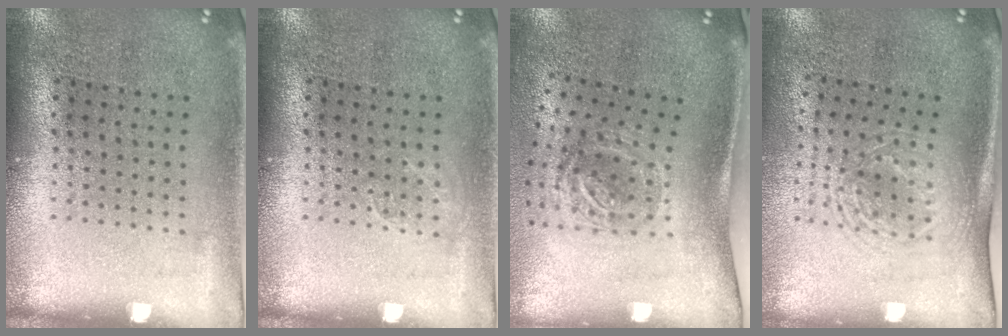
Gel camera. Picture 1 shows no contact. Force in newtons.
{"total": 0.8, "press": 0.8, "slide": 0.0}
{"total": 1.9, "press": 1.2, "slide": 1.5}
{"total": 1.7, "press": 1.3, "slide": 1.0}